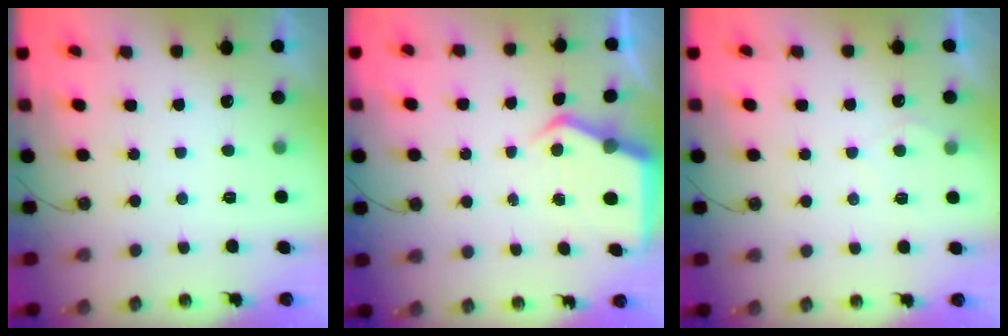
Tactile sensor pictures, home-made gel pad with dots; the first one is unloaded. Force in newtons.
{"total": 4.8, "press": 4.8, "slide": 0.7}
{"total": 3.4, "press": 3.4, "slide": 0.4}